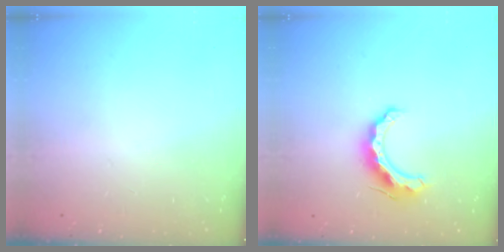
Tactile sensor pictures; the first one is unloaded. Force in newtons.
{"total": 10.8, "press": 10.7, "slide": 0.9}